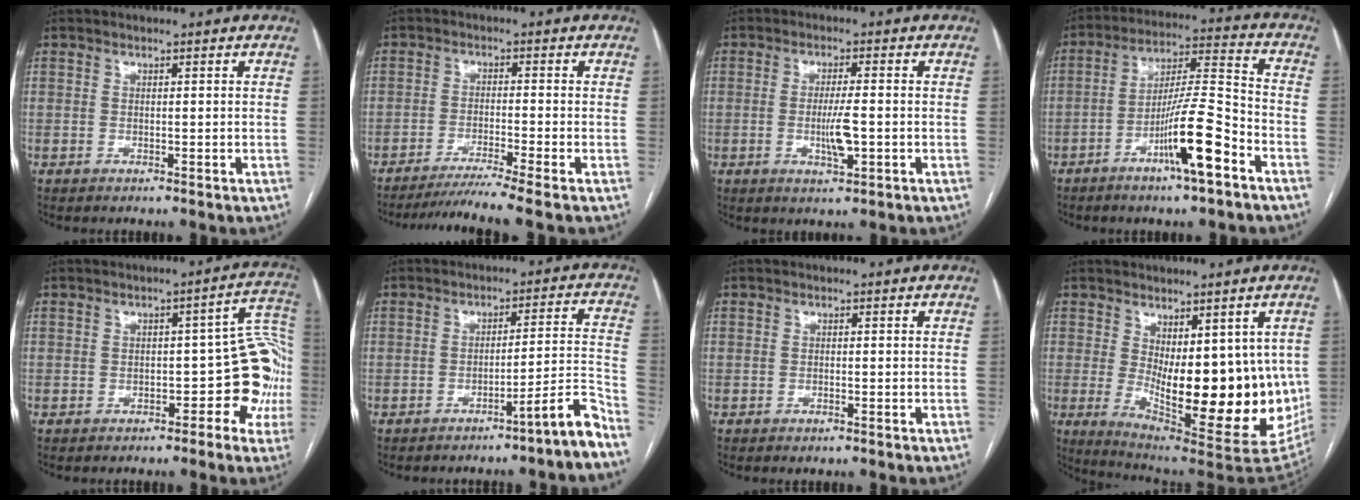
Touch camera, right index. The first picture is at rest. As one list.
[{"total": 7.6, "force": [-6.3, -2.5, 3.4], "torque": [-0.048, -0.027, -0.104]}, {"total": 4.7, "force": [-0.9, 0.6, 4.5], "torque": [-0.086, -0.007, -0.011]}, {"total": 12.5, "force": [-6.3, 0.6, 10.8], "torque": [-0.191, 0.001, -0.109]}, {"total": 10.8, "force": [-2.8, 5.1, 9.1], "torque": [-0.092, 0.040, -0.030]}, {"total": 6.3, "force": [-5.1, -1.0, 3.6], "torque": [-0.022, 0.016, -0.074]}, {"total": 0.6, "force": [-0.4, 0.1, 0.4], "torque": [-0.010, -0.002, -0.005]}, {"total": 18.1, "force": [-0.7, 6.0, 17.1], "torque": [-0.199, -0.025, 0.016]}]